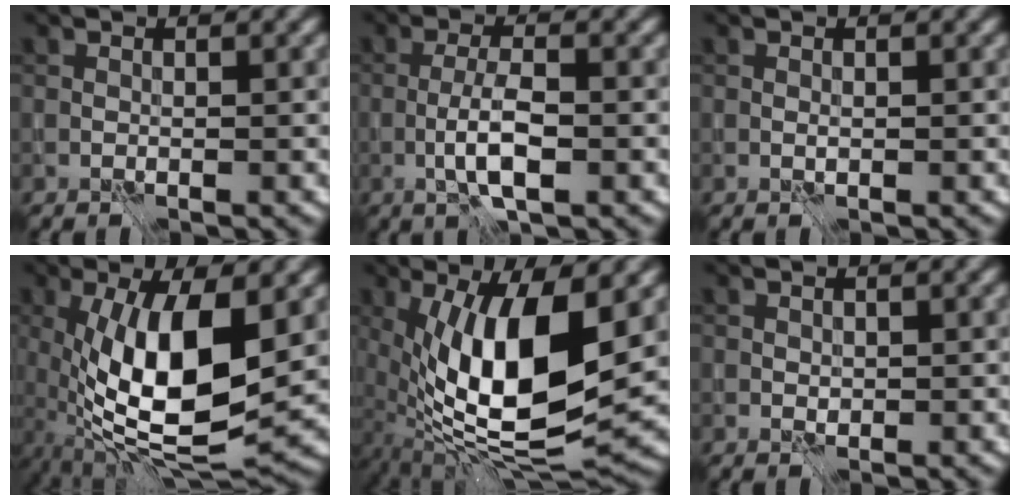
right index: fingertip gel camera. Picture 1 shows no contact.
{"total": 3.6, "force": [-1.5, 0.8, 3.2], "torque": [-0.065, 0.002, -0.032]}
{"total": 0.0}
{"total": 11.9, "force": [-0.6, 4.4, 11.1], "torque": [-0.198, -0.007, -0.015]}
{"total": 12.8, "force": [0.6, 4.6, 11.9], "torque": [-0.207, -0.009, 0.007]}
{"total": 0.8, "force": [0.0, 0.7, 0.3], "torque": [-0.005, -0.001, 0.001]}